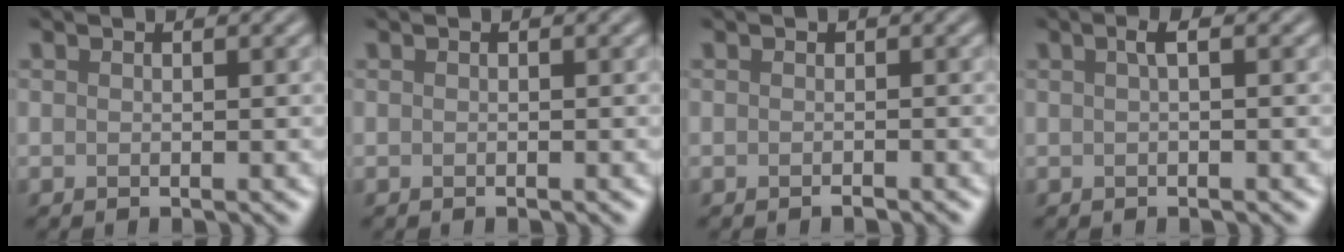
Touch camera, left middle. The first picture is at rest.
{"total": 0.0}
{"total": 0.5, "force": [-0.4, 0.3, 0.2], "torque": [-0.001, -0.001, -0.007]}
{"total": 1.4, "force": [0.2, 0.3, 1.4], "torque": [-0.025, 0.005, 0.002]}